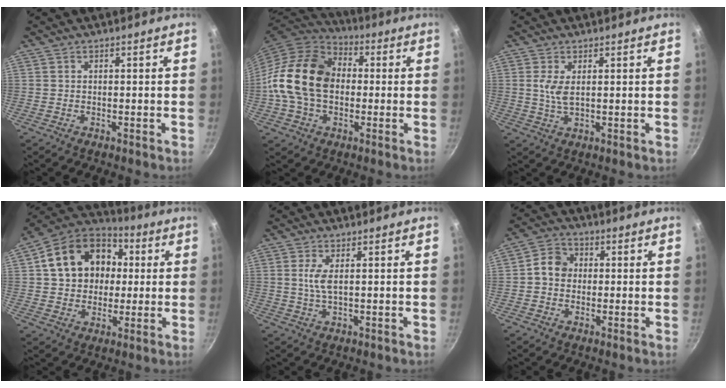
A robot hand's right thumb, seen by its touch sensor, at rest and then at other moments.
{"total": 17.8, "force": [-0.1, 12.9, 12.3], "torque": [-0.203, 0.029, -0.014]}
{"total": 3.7, "force": [1.0, 1.3, 3.3], "torque": [-0.072, -0.008, 0.022]}
{"total": 18.3, "force": [3.3, 14.5, 10.7], "torque": [-0.159, 0.032, 0.047]}
{"total": 3.2, "force": [0.6, 0.9, 3.0], "torque": [-0.071, -0.002, 0.013]}
{"total": 5.8, "force": [0.1, 5.0, 2.9], "torque": [-0.024, 0.015, -0.014]}